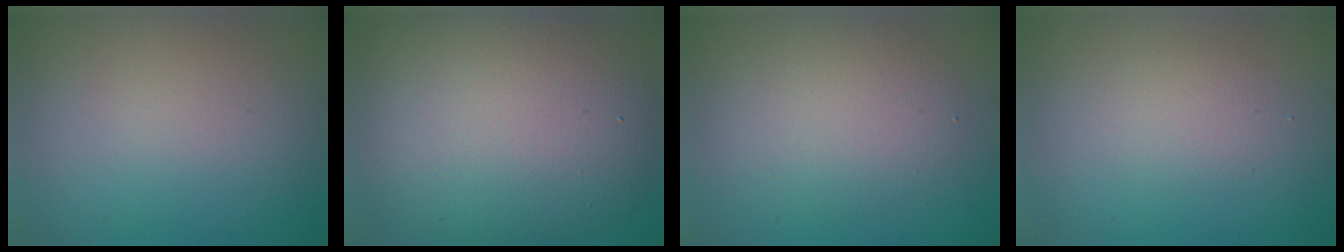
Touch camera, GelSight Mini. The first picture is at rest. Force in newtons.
{"total": 12.0, "press": 11.9, "slide": 0.6}
{"total": 4.0, "press": 3.9, "slide": 0.2}
{"total": 1.5, "press": 1.5, "slide": 0.0}